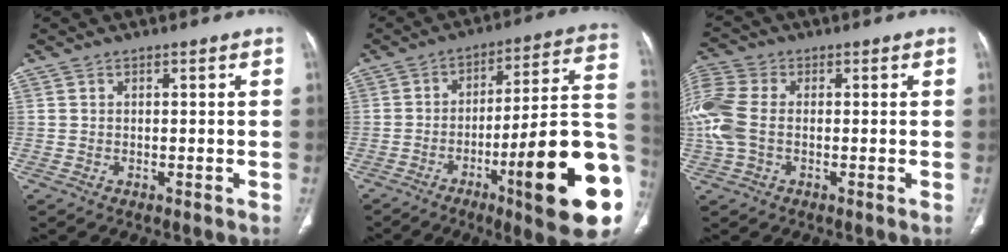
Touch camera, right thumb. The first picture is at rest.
{"total": 25.6, "force": [-7.7, 4.5, 23.9], "torque": [-0.272, 0.021, -0.108]}
{"total": 10.8, "force": [-0.4, 7.2, 8.0], "torque": [-0.217, 0.019, -0.009]}